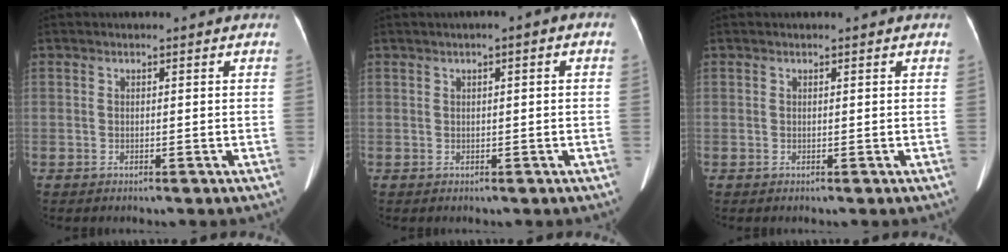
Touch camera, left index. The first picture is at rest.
{"total": 1.9, "force": [0.5, 0.3, 1.8], "torque": [-0.024, 0.010, 0.005]}
{"total": 0.0}